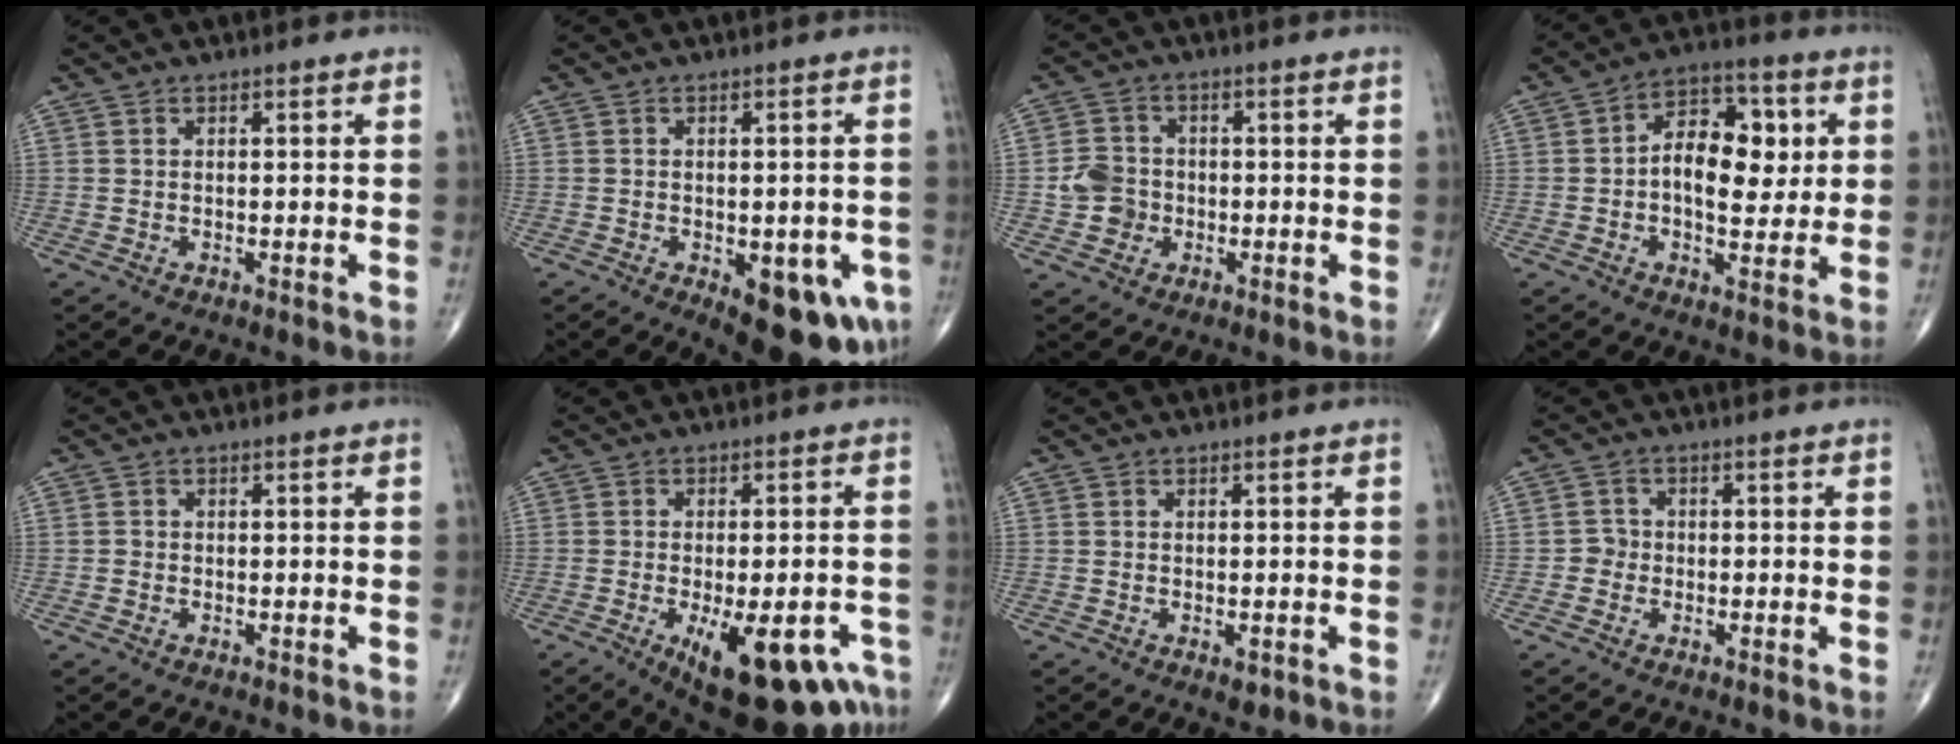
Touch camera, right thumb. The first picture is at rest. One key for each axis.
{"total": 12.7, "fx": -4.9, "fy": 5.8, "fz": 10.2, "tx": -0.105, "ty": 0.002, "tz": -0.051}
{"total": 5.4, "fx": -1.1, "fy": 4.9, "fz": 2.0, "tx": -0.021, "ty": 0.012, "tz": -0.025}
{"total": 12.4, "fx": 1.1, "fy": 7.4, "fz": 9.9, "tx": -0.117, "ty": 0.013, "tz": 0.011}
{"total": 0.7, "fx": -0.2, "fy": 0.7, "fz": 0.1, "tx": -0.001, "ty": 0.003, "tz": -0.005}
{"total": 17.6, "fx": -8.6, "fy": 6.8, "fz": 13.8, "tx": -0.133, "ty": 0.011, "tz": -0.104}
{"total": 1.6, "fx": -0.6, "fy": 0.8, "fz": 1.2, "tx": -0.011, "ty": -0.003, "tz": -0.005}
{"total": 2.2, "fx": -0.7, "fy": 2.1, "fz": 0.4, "tx": 0.005, "ty": 0.009, "tz": -0.020}